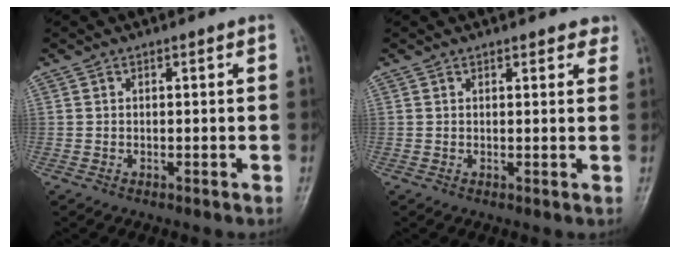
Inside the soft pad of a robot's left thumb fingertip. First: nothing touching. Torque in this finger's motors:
{"motor_torque": [-0.05, -0.02, 0.13, 0.07, 0.05]}